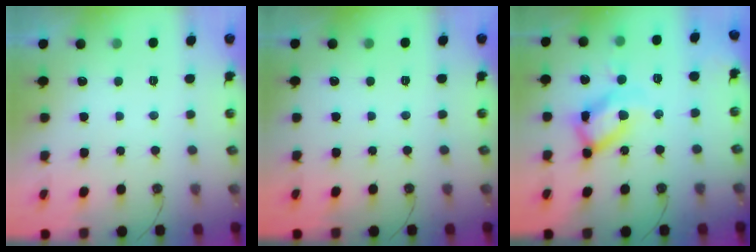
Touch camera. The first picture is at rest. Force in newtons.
{"total": 0.0}
{"total": 14.9, "press": 14.9, "slide": 0.7}